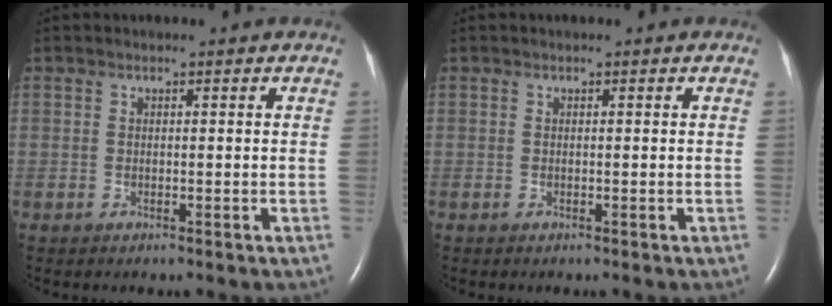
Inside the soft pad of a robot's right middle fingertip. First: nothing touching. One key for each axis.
{"total": 0.0}